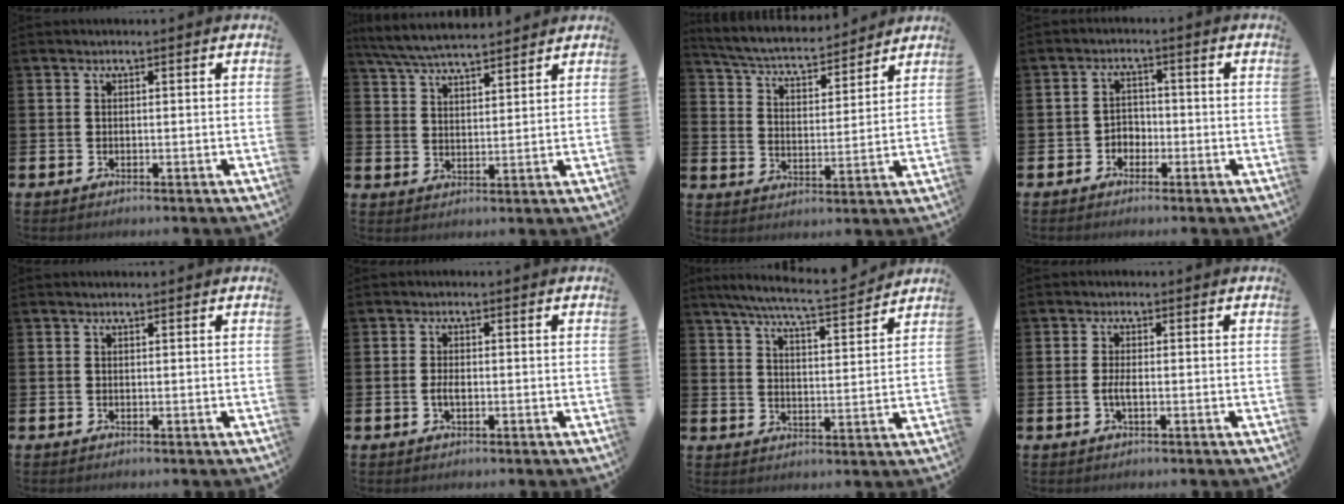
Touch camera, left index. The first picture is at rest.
{"total": 6.4, "force": [6.1, 0.8, 1.6], "torque": [-0.053, -0.024, 0.112]}
{"total": 5.5, "force": [5.2, 1.1, 1.3], "torque": [-0.053, -0.042, 0.085]}
{"total": 2.5, "force": [-1.6, 1.8, 0.6], "torque": [-0.015, 0.007, -0.037]}
{"total": 0.0}
{"total": 1.8, "force": [-0.3, 0.8, 1.5], "torque": [-0.027, 0.001, -0.007]}
{"total": 7.2, "force": [6.7, 0.1, 2.6], "torque": [-0.067, -0.044, 0.115]}
{"total": 1.8, "force": [-0.4, 0.5, 1.7], "torque": [-0.037, 0.004, -0.007]}